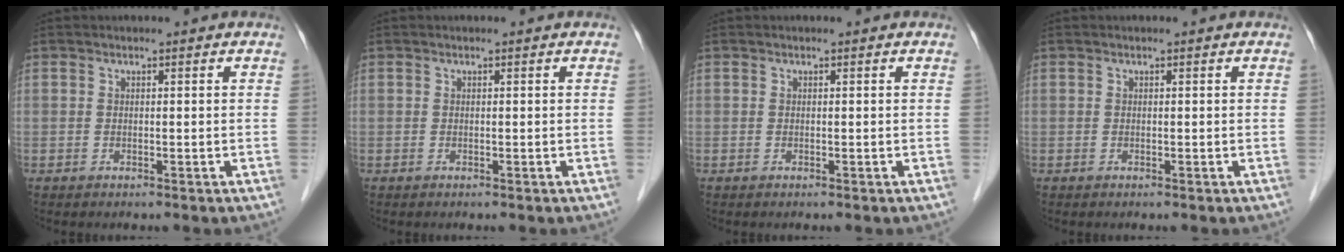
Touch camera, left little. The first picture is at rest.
{"total": 0.0}
{"total": 0.0}
{"total": 0.0}